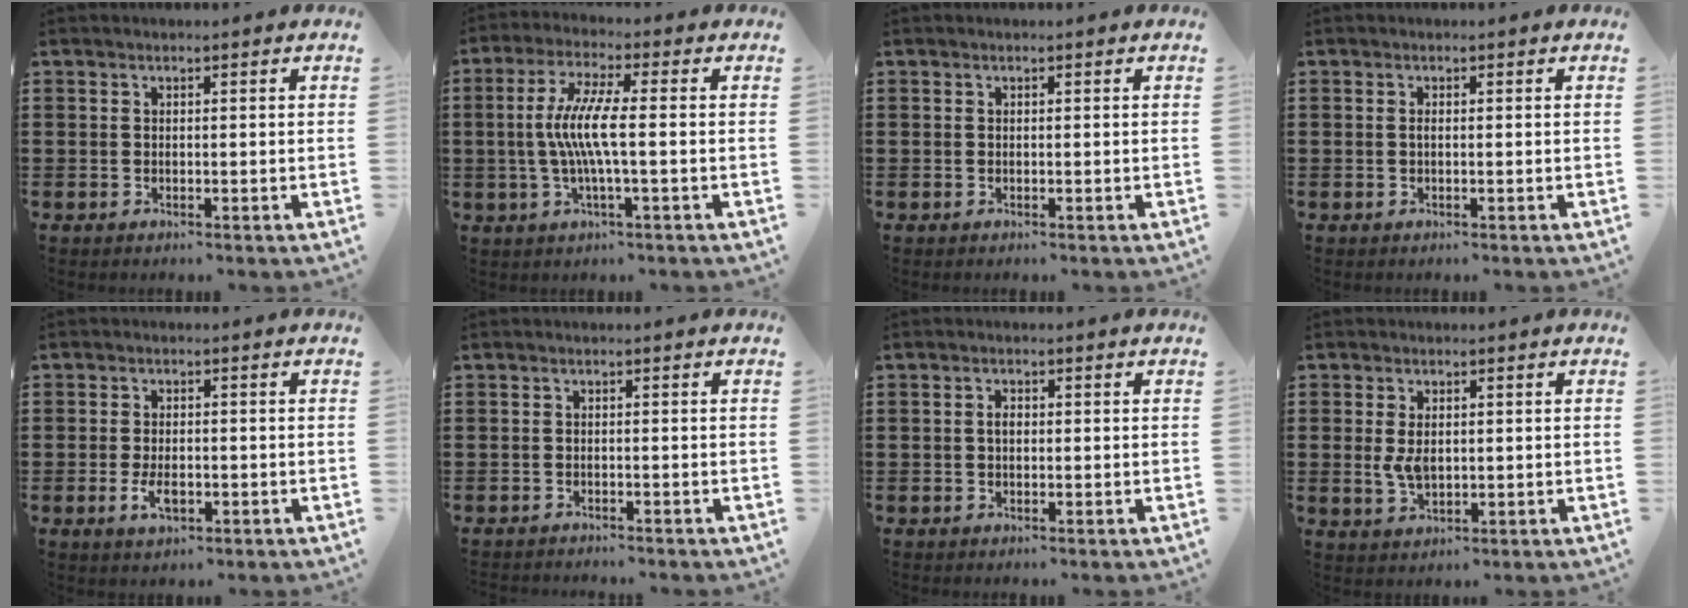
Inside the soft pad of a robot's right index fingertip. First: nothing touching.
{"total": 7.4, "force": [-0.6, 0.7, 7.3], "torque": [-0.154, -0.009, -0.021]}
{"total": 0.0}
{"total": 0.6, "force": [-0.1, 0.1, 0.6], "torque": [-0.013, -0.004, -0.001]}
{"total": 3.4, "force": [-1.1, 1.6, 2.8], "torque": [-0.057, -0.001, -0.020]}
{"total": 0.9, "force": [-0.9, 0.0, 0.0], "torque": [-0.002, 0.001, -0.020]}
{"total": 1.5, "force": [0.0, 0.9, 1.3], "torque": [-0.025, 0.005, -0.001]}
{"total": 3.9, "force": [0.3, 2.2, 3.2], "torque": [-0.073, 0.004, 0.002]}